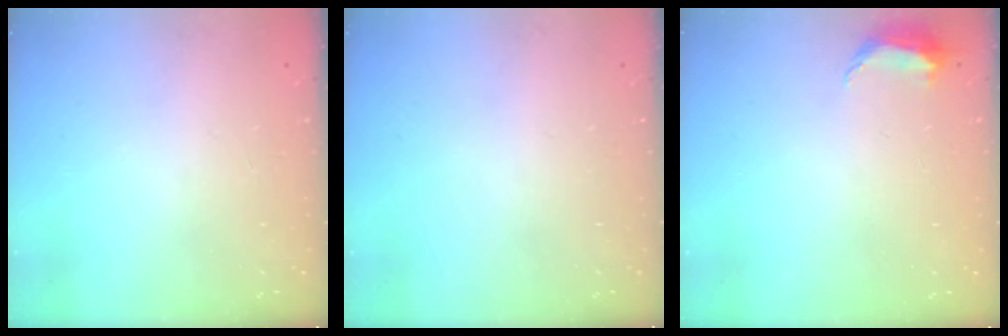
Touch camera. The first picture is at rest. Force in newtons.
{"total": 0.0}
{"total": 6.3, "press": 6.2, "slide": 1.2}